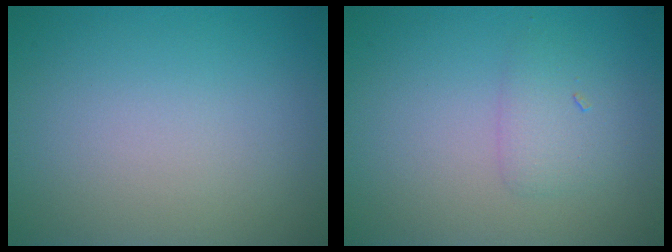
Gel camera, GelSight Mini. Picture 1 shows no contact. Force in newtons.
{"total": 1.7, "press": 1.7, "slide": 0.1}